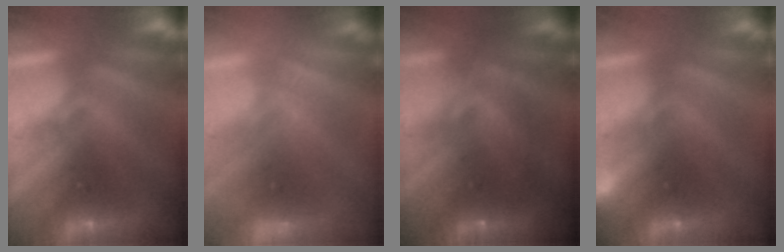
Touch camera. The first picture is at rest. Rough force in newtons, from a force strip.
{"total": 2.5}
{"total": 7.0}
{"total": 3.2}